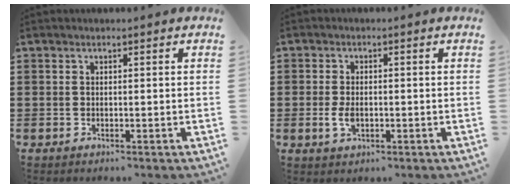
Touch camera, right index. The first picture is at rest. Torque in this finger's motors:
{"motor_torque": [2.14, 0.00, 0.79, -0.21]}